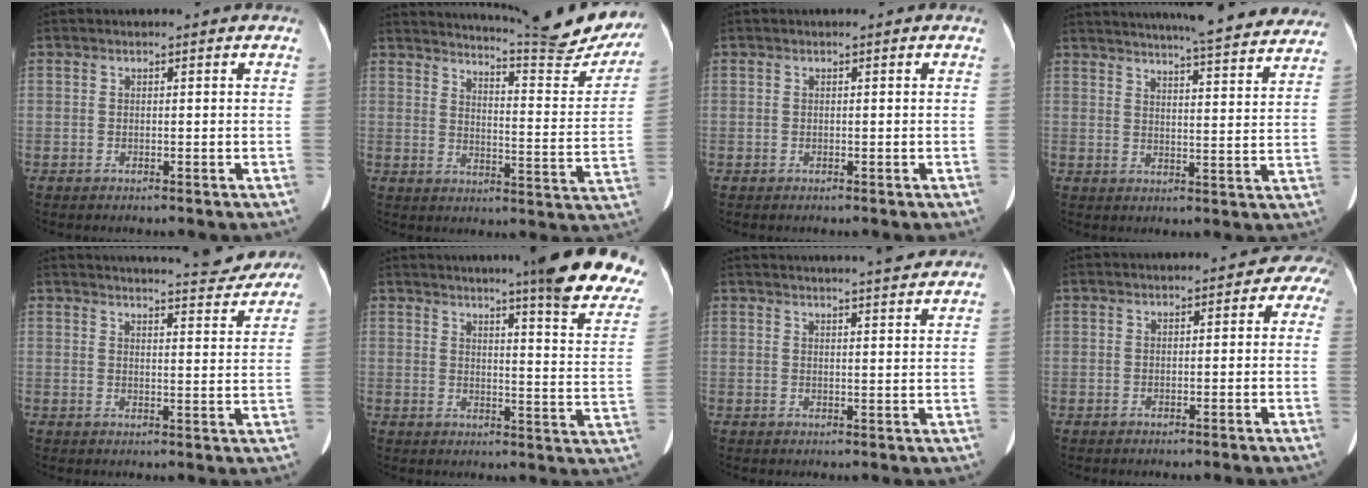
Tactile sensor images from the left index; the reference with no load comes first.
{"total": 20.5, "force": [19.2, 0.8, 7.0], "torque": [-0.099, -0.092, 0.229]}
{"total": 0.0}
{"total": 25.1, "force": [22.8, 2.4, 10.2], "torque": [-0.150, -0.033, 0.276]}
{"total": 13.1, "force": [12.5, 1.5, 3.6], "torque": [-0.041, -0.010, 0.139]}
{"total": 18.6, "force": [15.0, 0.9, 11.1], "torque": [-0.122, -0.047, 0.171]}
{"total": 13.4, "force": [12.5, 0.8, 5.0], "torque": [-0.070, 0.015, 0.152]}
{"total": 2.9, "force": [-0.4, 2.0, 2.0], "torque": [-0.005, 0.020, -0.013]}